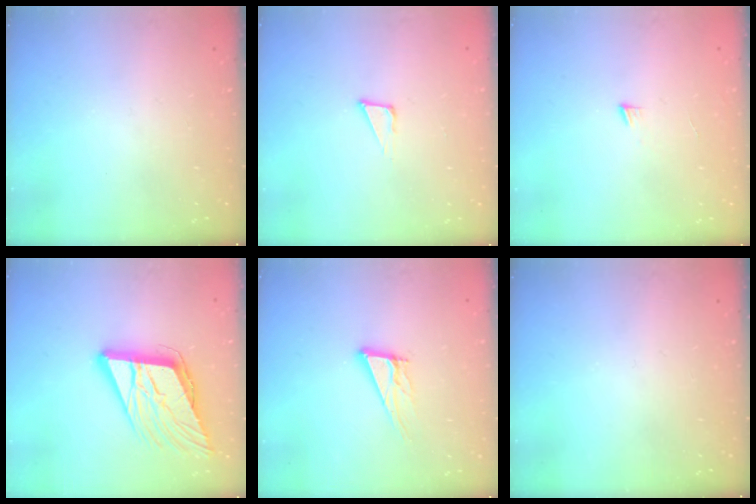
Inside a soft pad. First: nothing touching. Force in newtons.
{"total": 3.6, "press": 3.5, "slide": 0.9}
{"total": 3.1, "press": 3.1, "slide": 0.4}
{"total": 15.3, "press": 14.7, "slide": 4.1}
{"total": 11.5, "press": 11.2, "slide": 2.6}
{"total": 0.0}